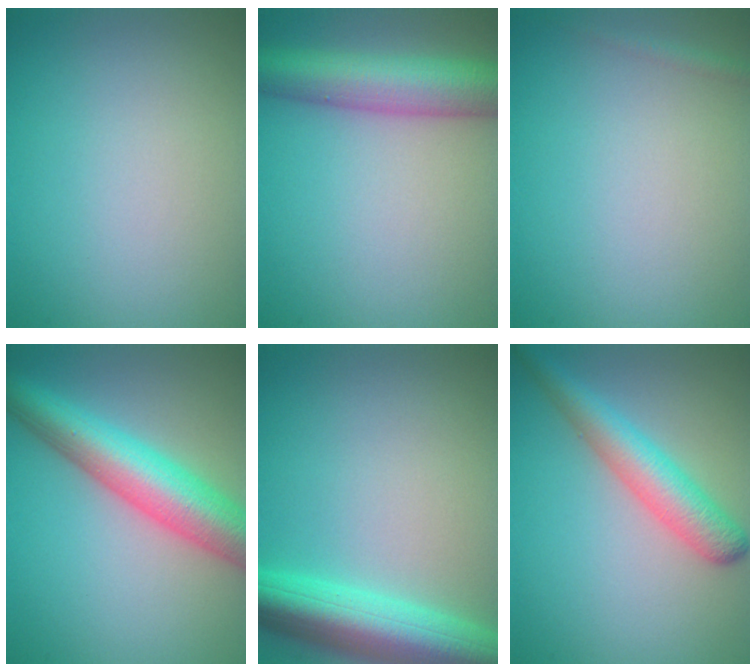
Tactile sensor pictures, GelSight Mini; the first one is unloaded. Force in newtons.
{"total": 7.5, "press": 7.5, "slide": 0.1}
{"total": 0.8, "press": 0.8, "slide": 0.0}
{"total": 7.7, "press": 7.7, "slide": 0.4}
{"total": 8.1, "press": 8.0, "slide": 0.4}
{"total": 4.4, "press": 4.4, "slide": 0.1}